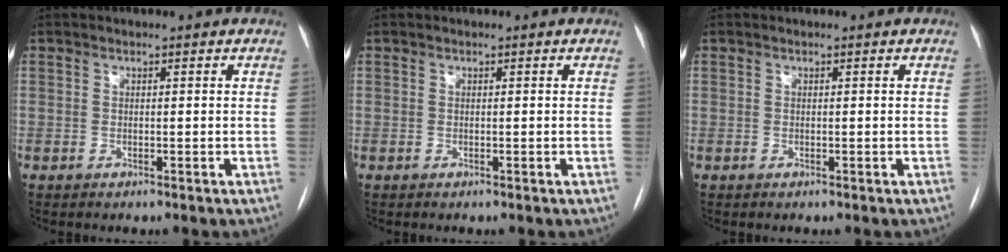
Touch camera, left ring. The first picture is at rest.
{"total": 0.0}
{"total": 0.0}